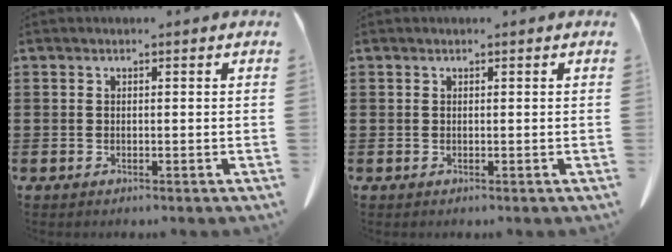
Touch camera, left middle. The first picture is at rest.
{"total": 0.0}